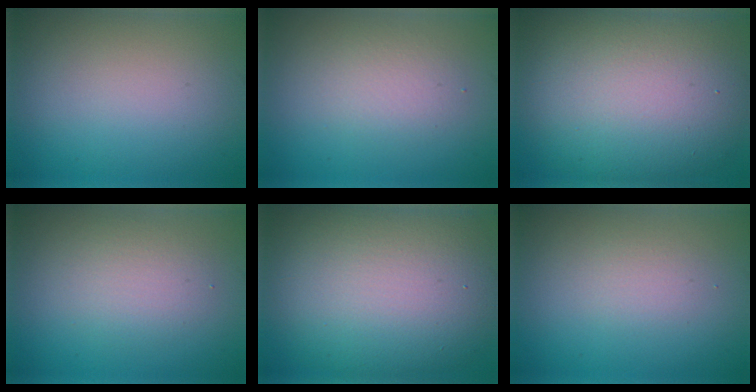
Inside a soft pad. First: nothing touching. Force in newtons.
{"total": 2.3, "press": 2.3, "slide": 0.1}
{"total": 14.2, "press": 14.1, "slide": 1.2}
{"total": 2.6, "press": 2.6, "slide": 0.3}
{"total": 13.7, "press": 13.7, "slide": 0.7}
{"total": 1.4, "press": 1.3, "slide": 0.1}